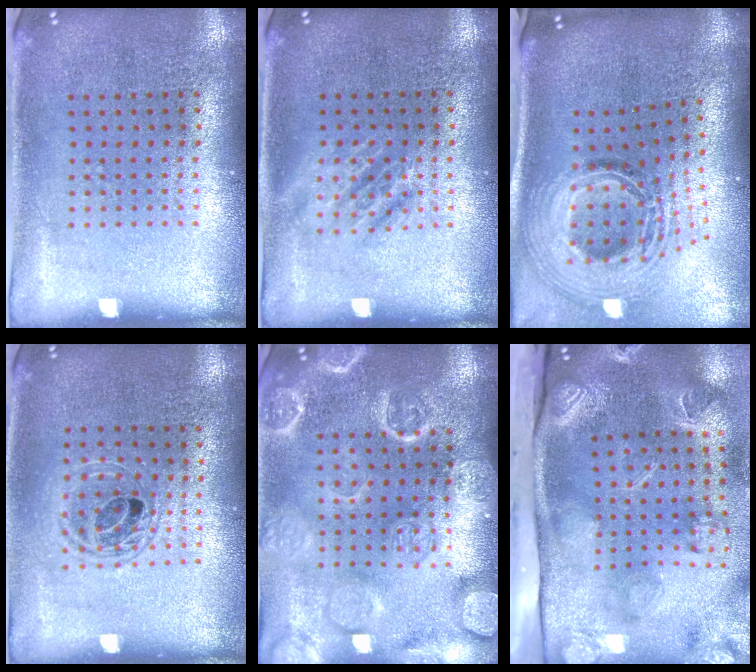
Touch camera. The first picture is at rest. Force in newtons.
{"total": 1.0, "press": 1.0, "slide": 0.2}
{"total": 2.6, "press": 1.9, "slide": 1.8}
{"total": 1.4, "press": 1.2, "slide": 0.6}
{"total": 5.8, "press": 5.7, "slide": 0.8}
{"total": 4.3, "press": 3.1, "slide": 3.0}